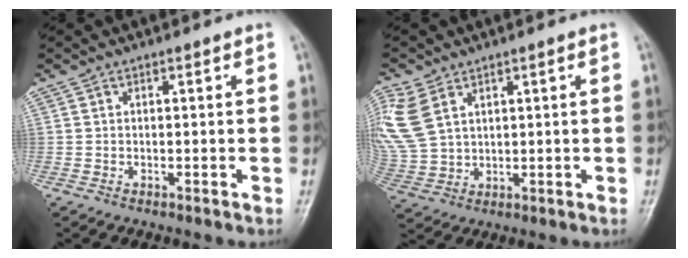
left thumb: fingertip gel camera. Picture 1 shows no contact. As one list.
[{"total": 10.6, "force": [4.6, 7.1, 6.3], "torque": [-0.153, -0.007, 0.107]}]